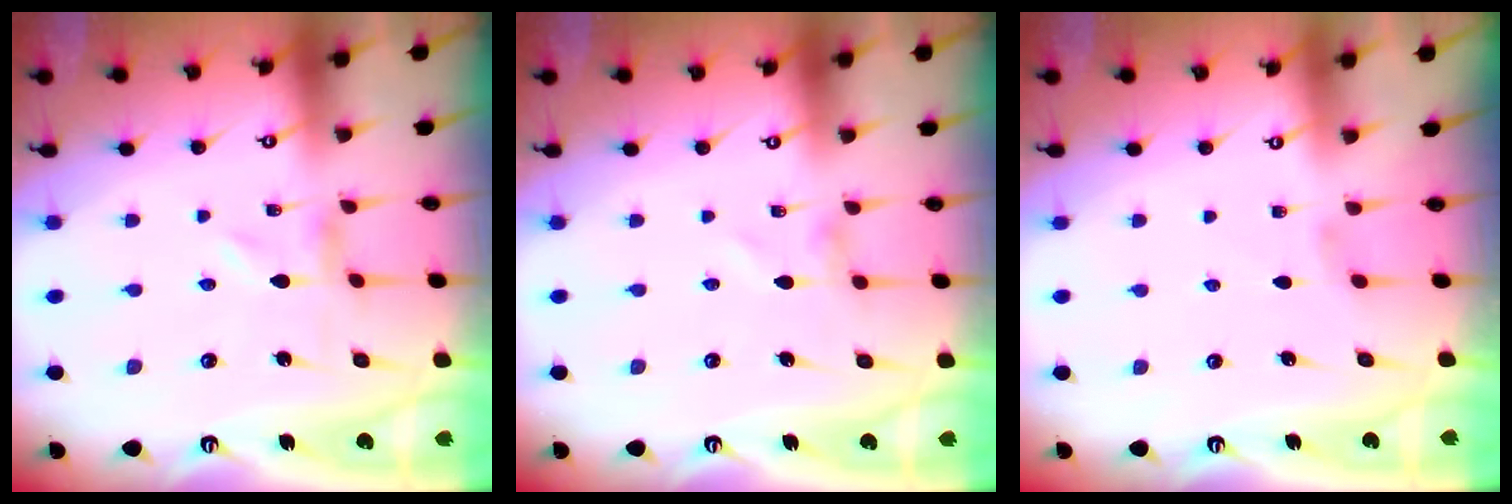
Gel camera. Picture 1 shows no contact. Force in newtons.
{"total": 0.8, "press": 0.7, "slide": 0.1}
{"total": 1.0, "press": 0.9, "slide": 0.4}